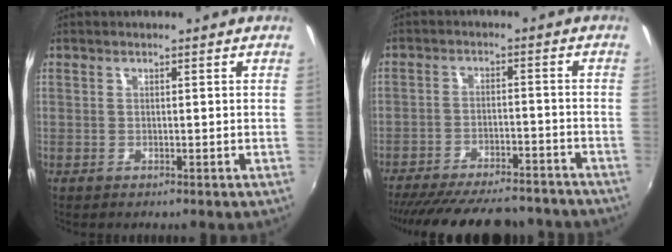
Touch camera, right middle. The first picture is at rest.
{"total": 22.3, "force": [-19.4, 6.2, 9.0], "torque": [-0.184, -0.005, -0.260]}